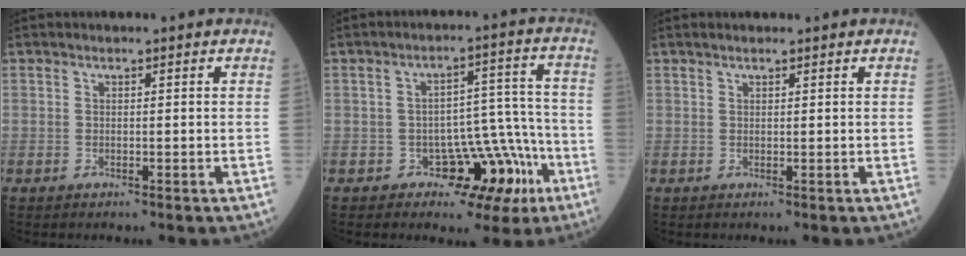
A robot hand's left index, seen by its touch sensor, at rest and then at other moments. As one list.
[{"total": 8.9, "force": [-4.8, 5.8, 4.8], "torque": [-0.034, 0.041, -0.056]}, {"total": 0.9, "force": [0.7, 0.2, 0.5], "torque": [-0.015, 0.010, 0.014]}]